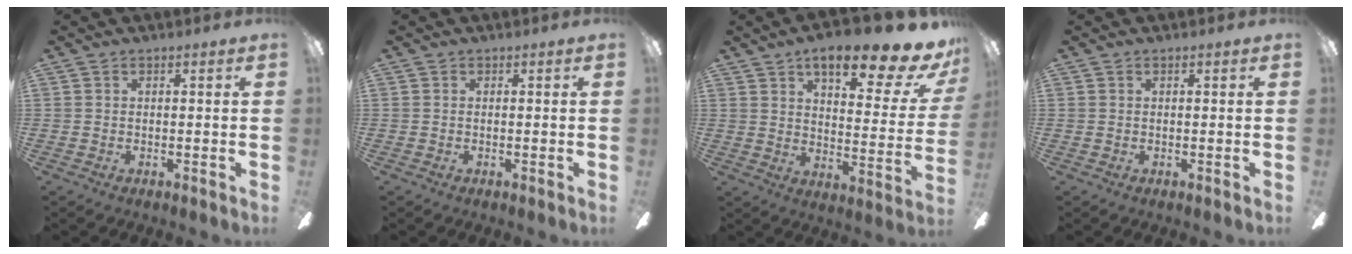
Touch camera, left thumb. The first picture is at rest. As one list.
[{"total": 0.0}, {"total": 18.0, "force": [12.6, 4.9, 11.8], "torque": [-0.170, -0.081, 0.199]}, {"total": 0.5, "force": [0.2, 0.1, 0.5], "torque": [-0.011, 0.000, 0.004]}]